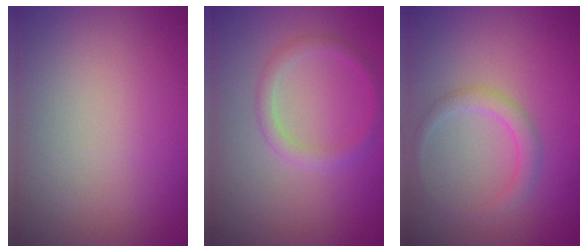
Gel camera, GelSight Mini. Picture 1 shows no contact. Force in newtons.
{"total": 1.9, "press": 1.8, "slide": 0.1}
{"total": 2.0, "press": 2.0, "slide": 0.2}